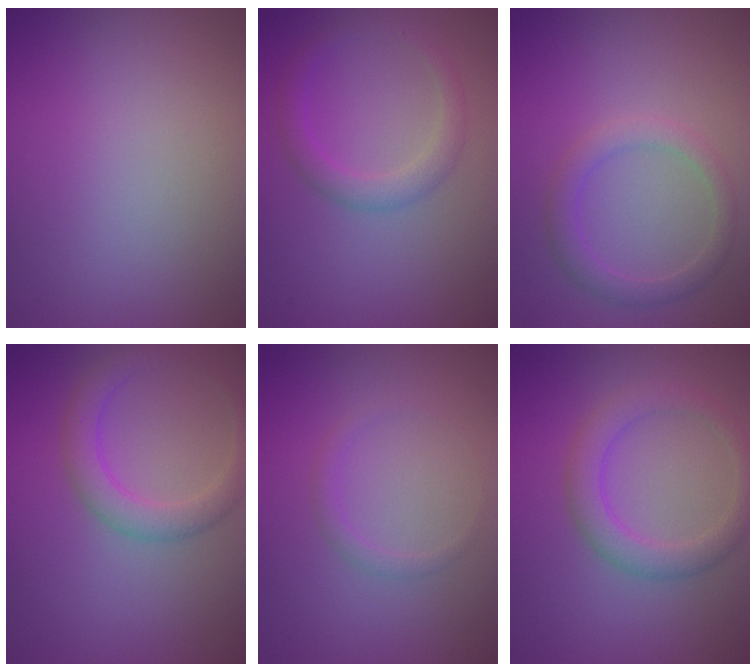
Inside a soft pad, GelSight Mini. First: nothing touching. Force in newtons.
{"total": 2.4, "press": 2.4, "slide": 0.0}
{"total": 2.4, "press": 2.4, "slide": 0.1}
{"total": 3.0, "press": 3.0, "slide": 0.1}
{"total": 1.0, "press": 1.0, "slide": 0.0}
{"total": 3.1, "press": 3.1, "slide": 0.1}